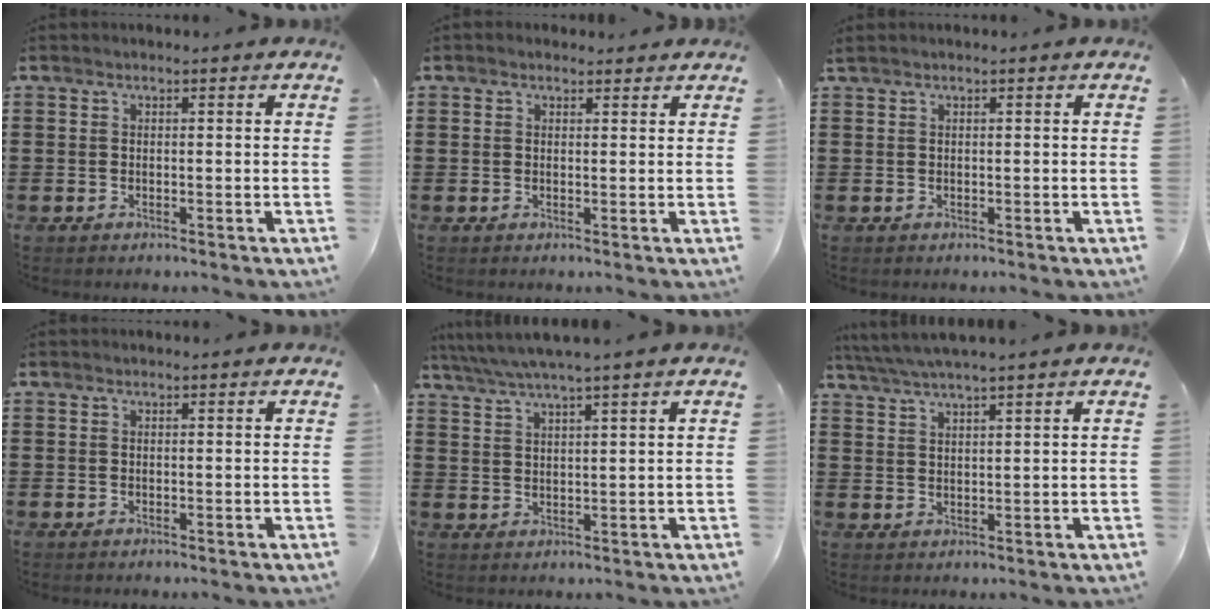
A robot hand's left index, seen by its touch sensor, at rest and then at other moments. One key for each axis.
{"total": 0.9, "fx": 0.8, "fy": 0.5, "fz": 0.1, "tx": -0.004, "ty": 0.004, "tz": 0.015}
{"total": 0.0}
{"total": 0.0}
{"total": 3.7, "fx": 3.1, "fy": -0.5, "fz": 2.0, "tx": -0.047, "ty": -0.008, "tz": 0.054}
{"total": 3.5, "fx": 3.0, "fy": -0.5, "fz": 1.6, "tx": -0.039, "ty": -0.005, "tz": 0.055}